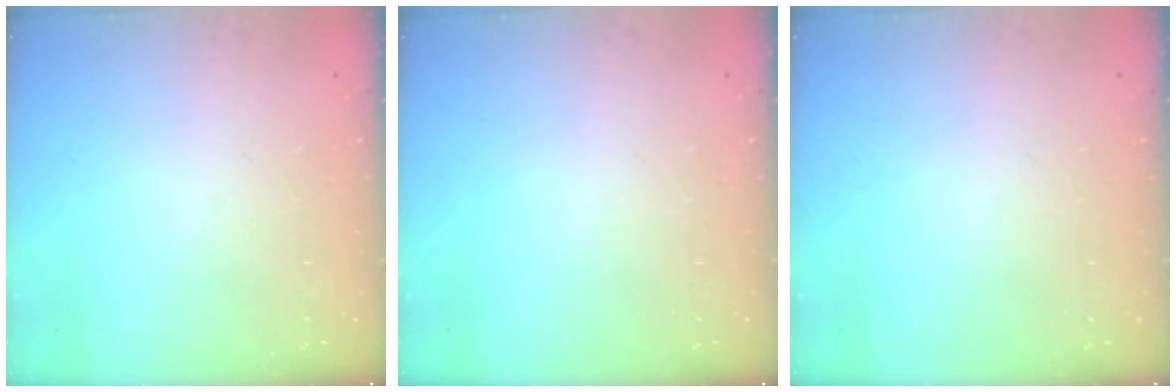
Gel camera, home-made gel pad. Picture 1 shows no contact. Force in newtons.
{"total": 0.0}
{"total": 0.0}